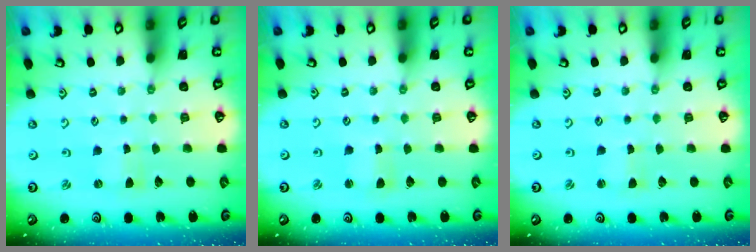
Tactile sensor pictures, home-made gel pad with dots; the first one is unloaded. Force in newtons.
{"total": 1.0, "press": 1.0, "slide": 0.2}
{"total": 0.7, "press": 0.7, "slide": 0.0}